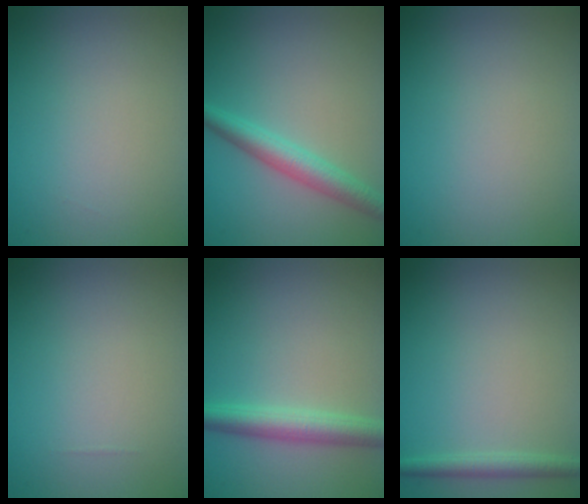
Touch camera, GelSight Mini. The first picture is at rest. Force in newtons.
{"total": 3.3, "press": 3.3, "slide": 0.1}
{"total": 0.0}
{"total": 0.0}
{"total": 3.5, "press": 3.5, "slide": 0.1}
{"total": 1.7, "press": 1.7, "slide": 0.1}